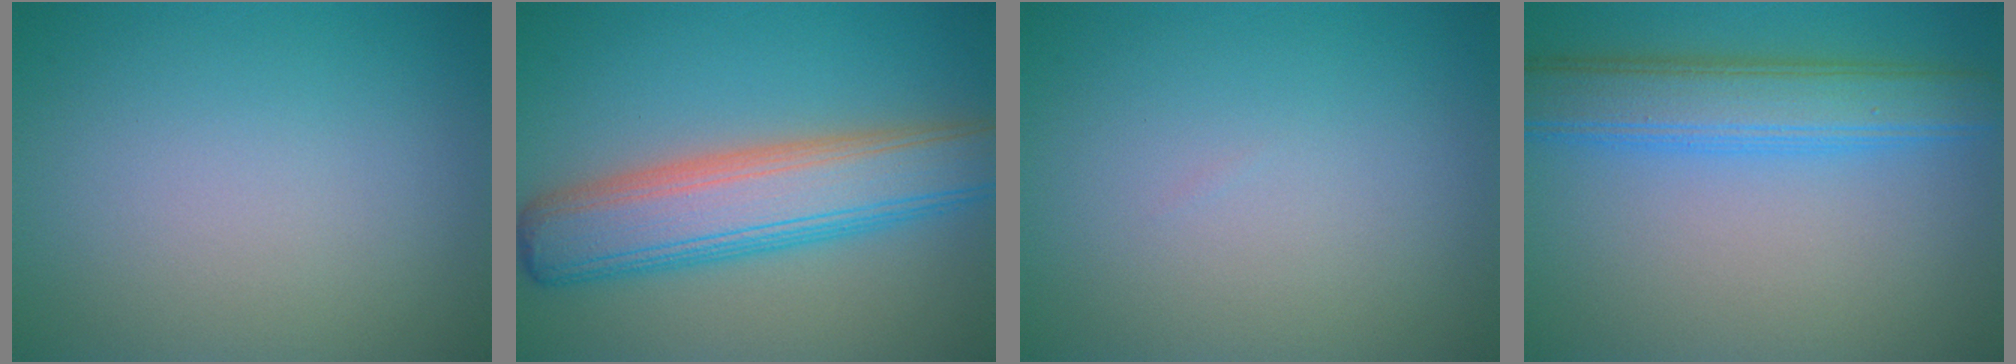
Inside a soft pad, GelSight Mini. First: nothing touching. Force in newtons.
{"total": 8.2, "press": 8.2, "slide": 0.3}
{"total": 0.0}
{"total": 5.6, "press": 5.6, "slide": 0.2}